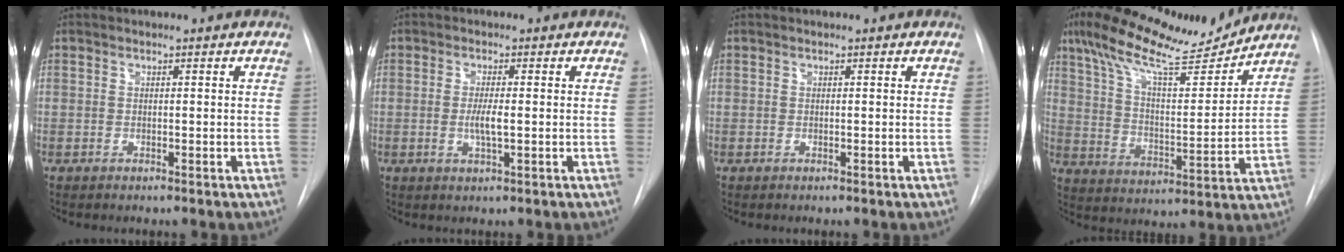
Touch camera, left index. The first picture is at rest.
{"total": 2.8, "force": [-0.3, 0.4, 2.8], "torque": [-0.056, -0.006, -0.005]}
{"total": 0.0}
{"total": 15.5, "force": [13.2, 2.2, 7.8], "torque": [-0.142, 0.003, 0.221]}